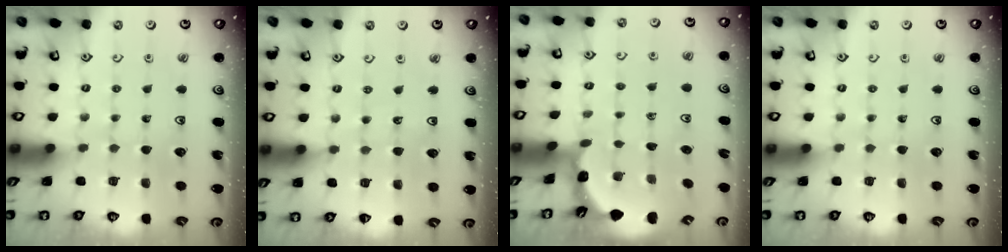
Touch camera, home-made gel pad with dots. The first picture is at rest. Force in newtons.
{"total": 2.4, "press": 2.1, "slide": 1.2}
{"total": 2.0, "press": 2.0, "slide": 0.1}
{"total": 0.0}